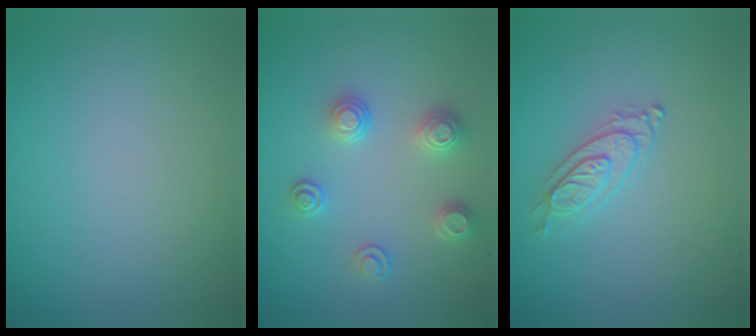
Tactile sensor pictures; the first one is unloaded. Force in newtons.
{"total": 2.6, "press": 2.6, "slide": 0.2}
{"total": 2.2, "press": 2.0, "slide": 0.7}